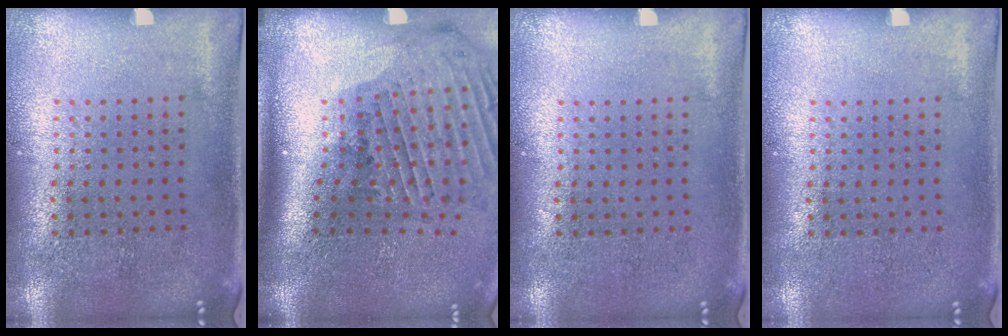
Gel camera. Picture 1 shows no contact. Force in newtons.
{"total": 2.4, "press": 1.8, "slide": 1.6}
{"total": 0.0}
{"total": 0.0}